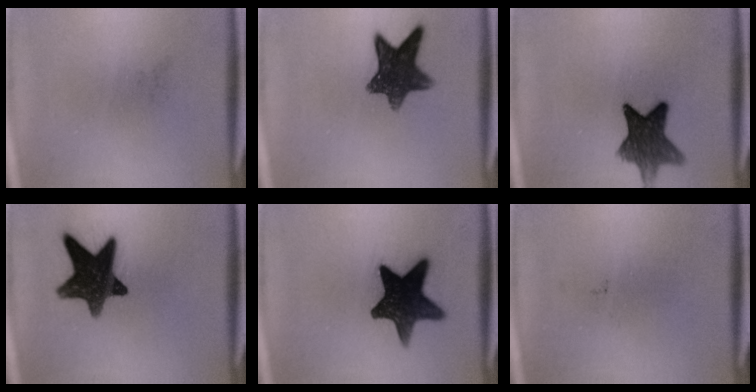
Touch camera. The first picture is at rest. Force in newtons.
{"total": 10.8}
{"total": 9.9}
{"total": 14.1}
{"total": 14.9}
{"total": 0.0}